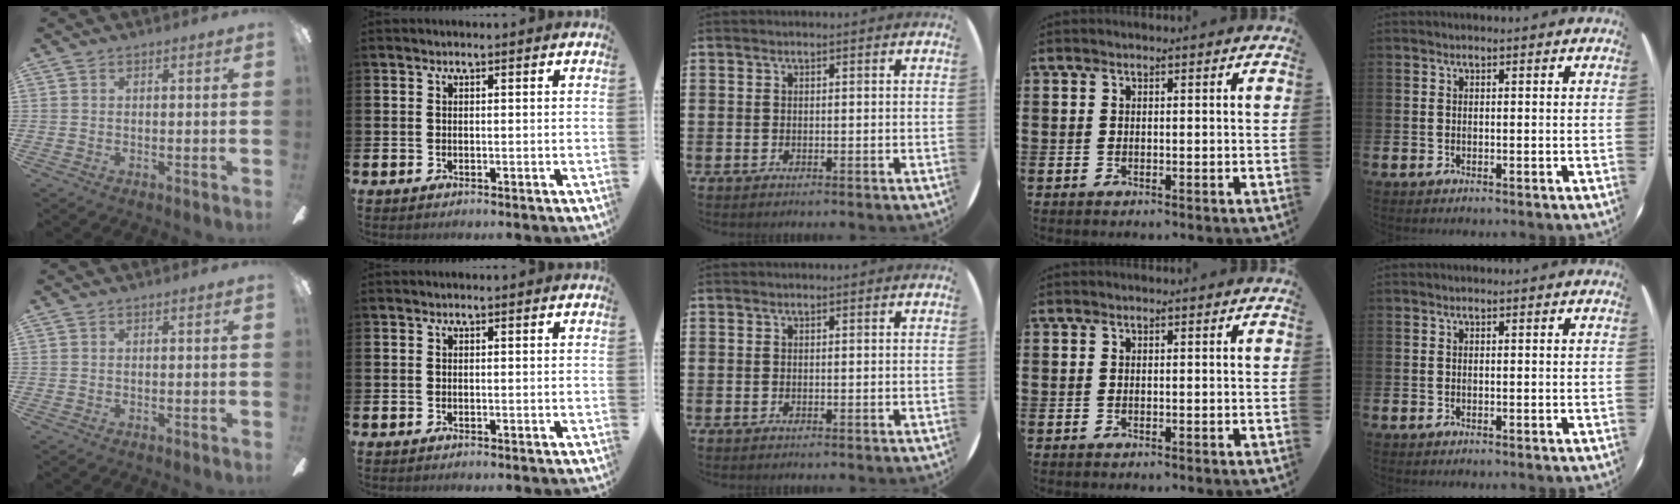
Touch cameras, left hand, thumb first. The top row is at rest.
{}